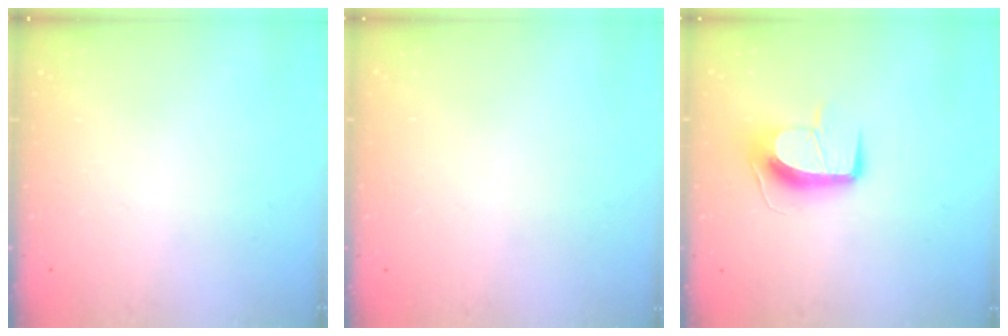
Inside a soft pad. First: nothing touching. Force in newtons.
{"total": 0.0}
{"total": 12.7, "press": 12.7, "slide": 0.5}